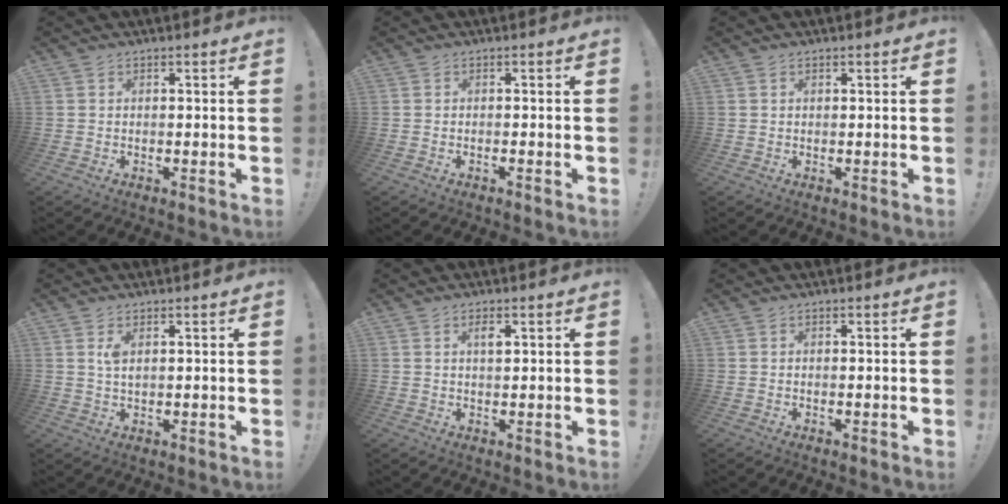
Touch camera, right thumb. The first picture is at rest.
{"total": 0.6, "force": [-0.6, -0.1, 0.2], "torque": [-0.007, -0.001, -0.010]}
{"total": 0.0}
{"total": 2.5, "force": [1.0, 1.0, 2.1], "torque": [-0.035, -0.002, 0.015]}
{"total": 2.2, "force": [1.0, 0.9, 1.7], "torque": [-0.028, 0.000, 0.015]}
{"total": 0.0}